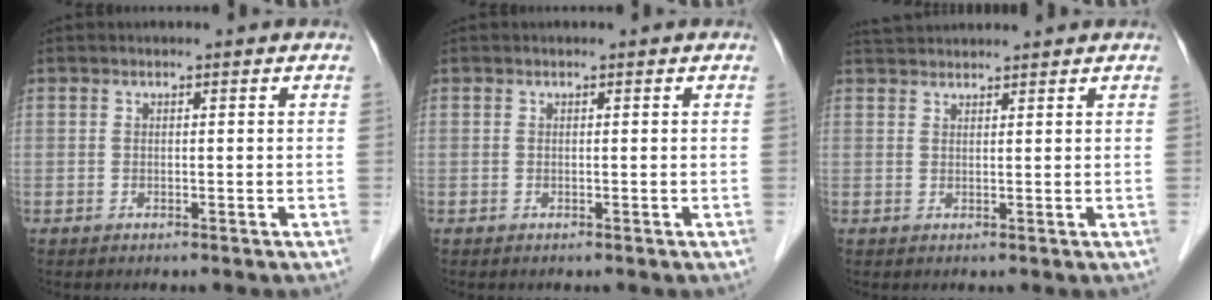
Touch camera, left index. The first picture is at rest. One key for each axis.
{"total": 0.0}
{"total": 4.3, "fx": 4.2, "fy": 0.2, "fz": 0.8, "tx": -0.016, "ty": 0.039, "tz": 0.074}